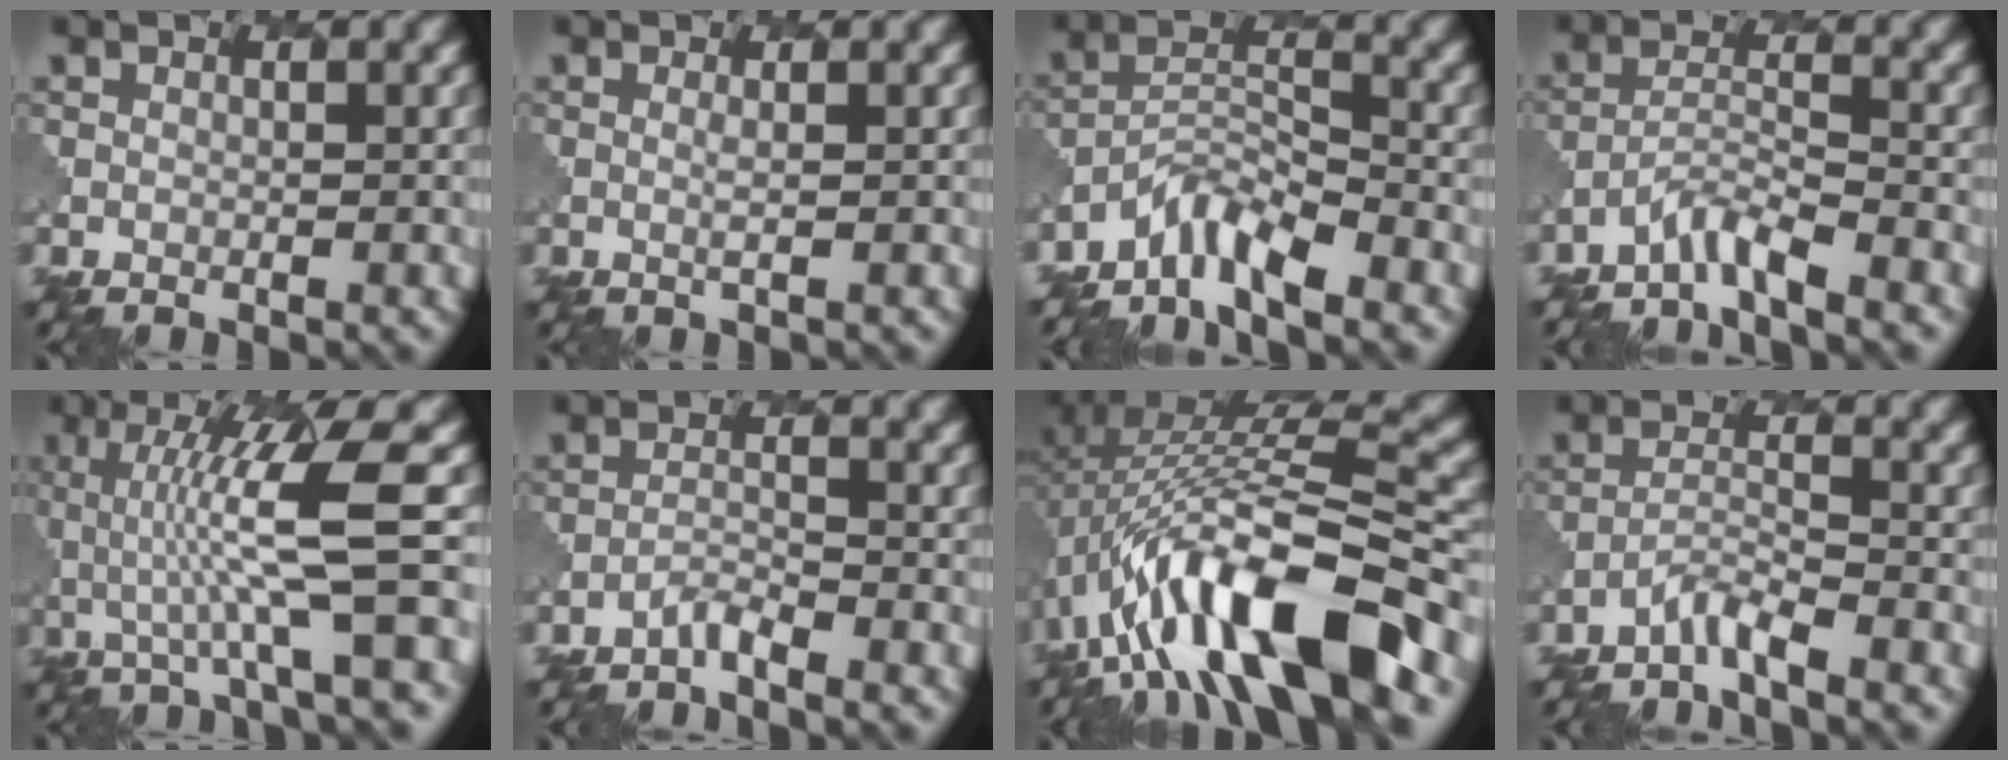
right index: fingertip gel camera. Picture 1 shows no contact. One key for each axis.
{"total": 0.9, "fx": 0.4, "fy": 0.3, "fz": 0.8, "tx": -0.013, "ty": -0.004, "tz": 0.005}
{"total": 4.2, "fx": -3.7, "fy": 0.9, "fz": 1.9, "tx": -0.034, "ty": -0.001, "tz": -0.079}
{"total": 2.8, "fx": -2.5, "fy": 0.1, "fz": 1.2, "tx": -0.025, "ty": 0.003, "tz": -0.059}
{"total": 7.2, "fx": 0.1, "fy": 1.1, "fz": 7.2, "tx": -0.128, "ty": 0.003, "tz": 0.006}
{"total": 1.4, "fx": -1.4, "fy": 0.1, "fz": 0.3, "tx": -0.005, "ty": 0.003, "tz": -0.032}
{"total": 13.1, "fx": -5.8, "fy": 4.4, "fz": 10.8, "tx": -0.174, "ty": 0.015, "tz": -0.087}
{"total": 2.3, "fx": -2.1, "fy": 0.0, "fz": 0.9, "tx": -0.020, "ty": 0.003, "tz": -0.050}